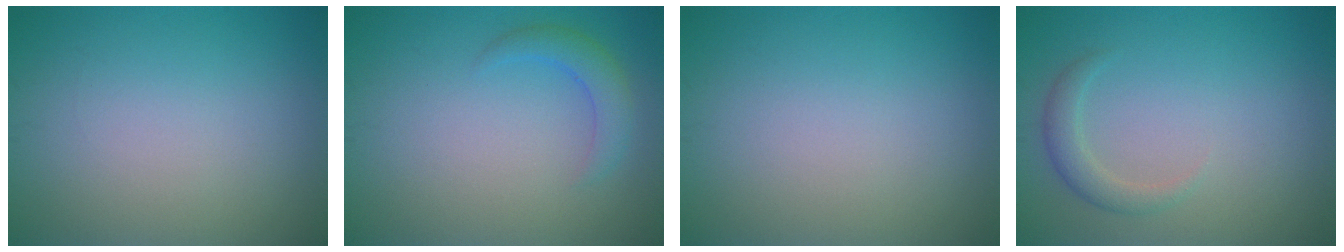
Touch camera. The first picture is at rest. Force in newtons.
{"total": 2.3, "press": 2.3, "slide": 0.0}
{"total": 0.0}
{"total": 1.8, "press": 1.8, "slide": 0.2}